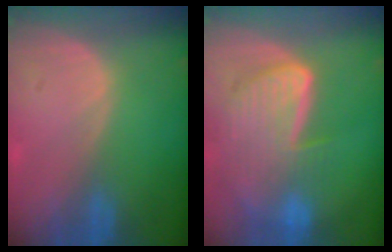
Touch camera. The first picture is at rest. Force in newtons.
{"total": 9.3, "press": 8.1, "slide": 4.6}